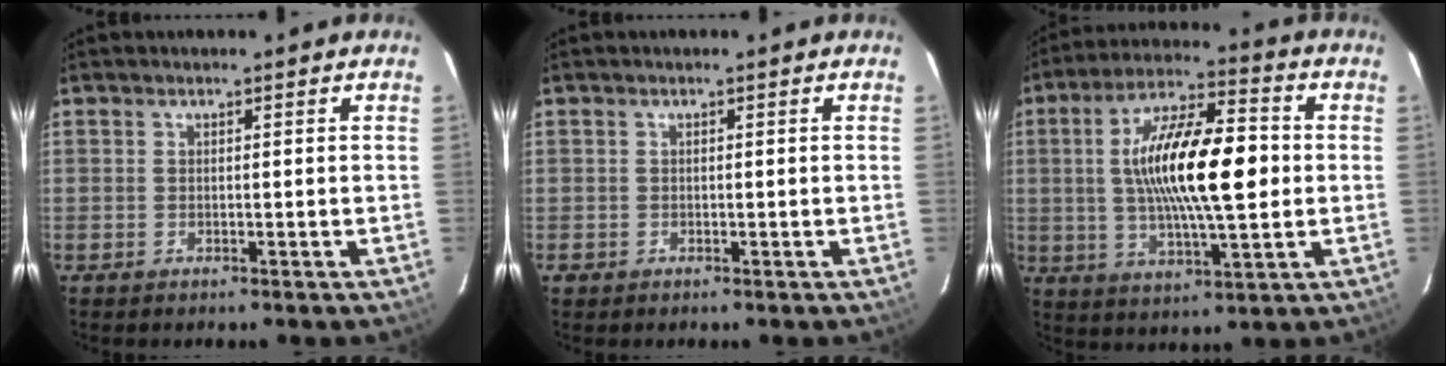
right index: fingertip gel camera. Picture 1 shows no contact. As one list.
[{"total": 1.1, "force": [-0.3, 1.0, 0.1], "torque": [-0.001, 0.003, -0.004]}, {"total": 17.9, "force": [0.8, 5.2, 17.1], "torque": [-0.309, 0.015, 0.012]}]